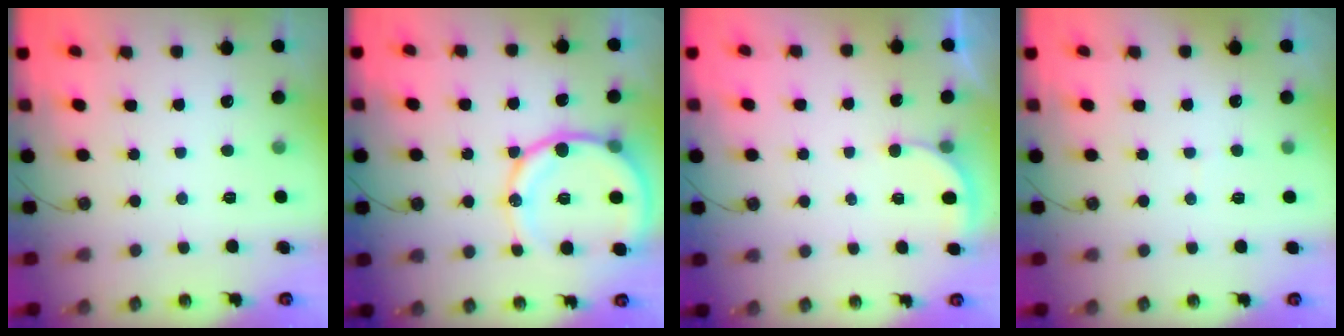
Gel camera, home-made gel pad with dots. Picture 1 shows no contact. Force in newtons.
{"total": 16.8, "press": 16.6, "slide": 3.1}
{"total": 2.0, "press": 2.0, "slide": 0.1}
{"total": 3.1, "press": 2.3, "slide": 2.0}